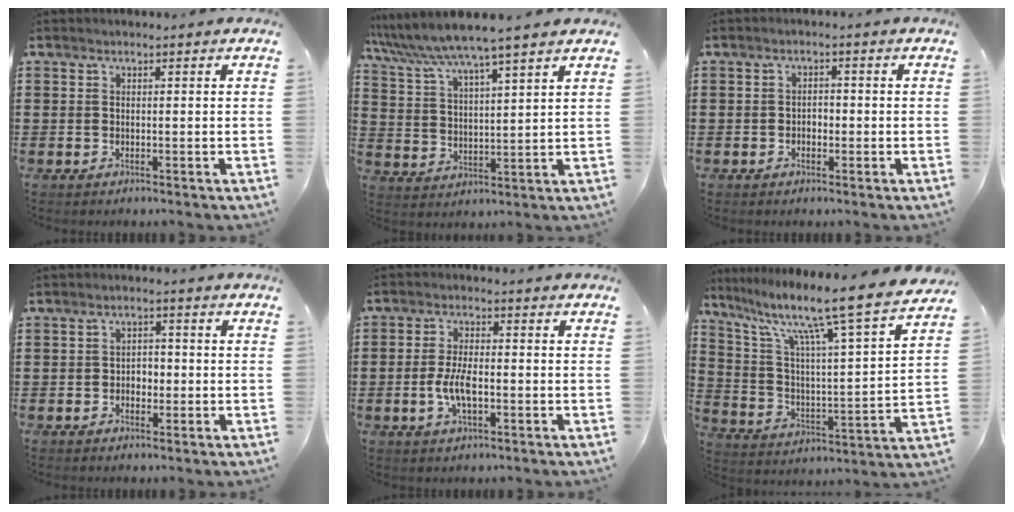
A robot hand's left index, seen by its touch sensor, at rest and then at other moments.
{"total": 5.9, "force": [5.3, -0.5, 2.7], "torque": [-0.073, -0.032, 0.087]}
{"total": 1.4, "force": [-0.7, 1.0, 0.8], "torque": [-0.019, 0.002, -0.015]}
{"total": 2.2, "force": [-0.8, 1.6, 1.3], "torque": [-0.028, 0.004, -0.020]}
{"total": 5.6, "force": [-1.2, 2.2, 5.0], "torque": [-0.115, -0.003, -0.029]}
{"total": 11.3, "force": [9.0, -0.3, 6.8], "torque": [-0.151, -0.073, 0.136]}